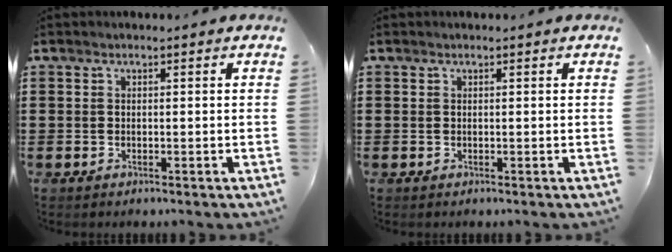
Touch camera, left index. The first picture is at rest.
{"total": 0.0}